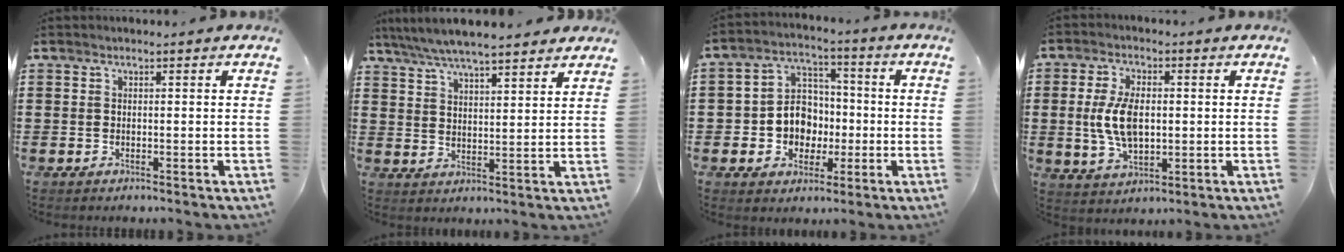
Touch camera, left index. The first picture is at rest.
{"total": 5.8, "force": [5.4, 0.5, 2.1], "torque": [-0.060, -0.018, 0.095]}
{"total": 7.4, "force": [-1.3, 6.7, 2.6], "torque": [-0.060, 0.017, -0.023]}
{"total": 8.0, "force": [0.4, 4.2, 6.7], "torque": [-0.142, 0.004, 0.002]}